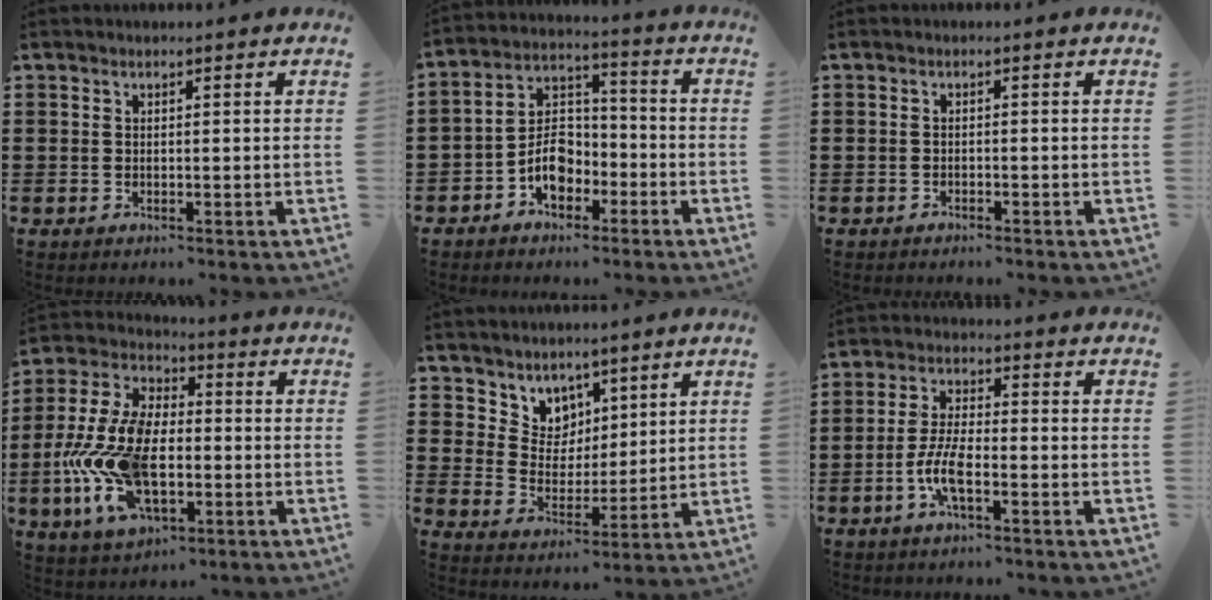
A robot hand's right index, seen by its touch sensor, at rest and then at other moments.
{"total": 6.9, "force": [-3.4, 4.6, 4.0], "torque": [-0.087, 0.014, -0.064]}
{"total": 0.8, "force": [-0.8, 0.1, 0.1], "torque": [-0.004, 0.000, -0.017]}
{"total": 13.8, "force": [-3.1, 7.4, 11.2], "torque": [-0.287, -0.015, -0.065]}
{"total": 5.4, "force": [3.9, 3.7, -0.6], "torque": [-0.023, -0.016, 0.074]}
{"total": 6.4, "force": [-2.4, 1.8, 5.7], "torque": [-0.137, -0.013, -0.051]}